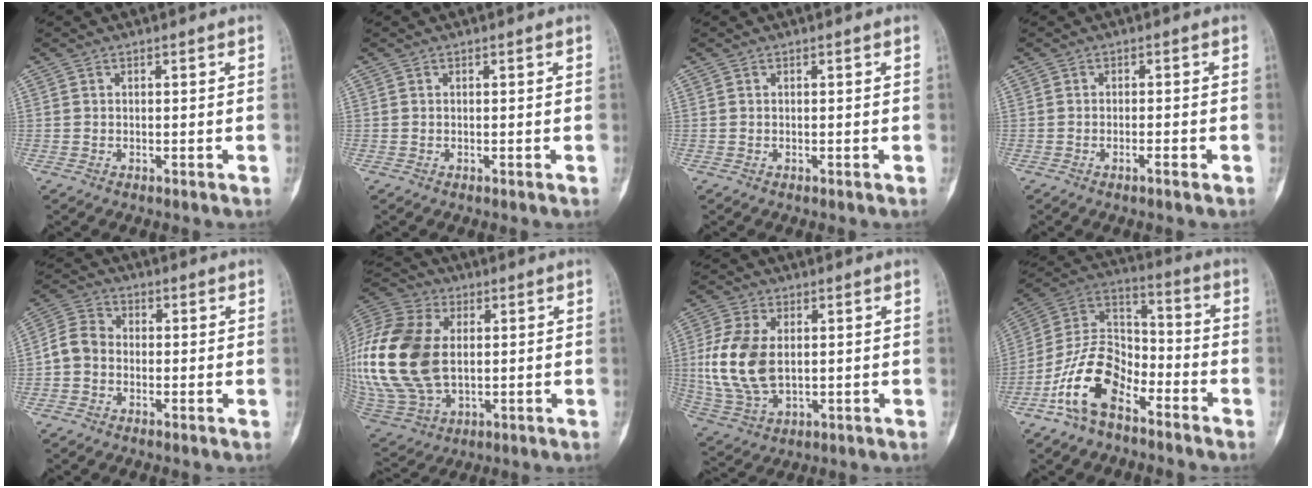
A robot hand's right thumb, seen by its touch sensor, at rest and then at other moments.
{"total": 0.0}
{"total": 0.0}
{"total": 1.8, "force": [-1.0, 0.2, 1.5], "torque": [-0.029, 0.004, -0.017]}
{"total": 5.7, "force": [-1.1, 4.7, 3.0], "torque": [-0.047, 0.019, -0.037]}
{"total": 27.0, "force": [2.0, 17.9, 20.1], "torque": [-0.462, 0.001, 0.050]}
{"total": 13.4, "force": [0.9, 8.2, 10.5], "torque": [-0.224, -0.004, 0.026]}
{"total": 15.0, "force": [-8.6, 8.2, 9.0], "torque": [-0.163, 0.073, -0.172]}